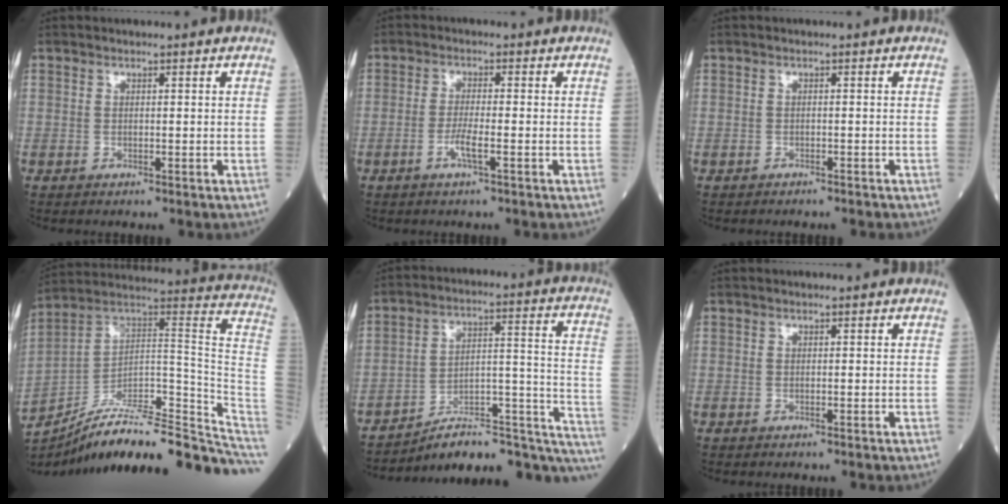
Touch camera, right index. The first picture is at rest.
{"total": 3.1, "force": [-1.3, 0.0, 2.9], "torque": [-0.057, -0.002, -0.029]}
{"total": 2.2, "force": [-2.0, 0.6, 0.7], "torque": [-0.015, -0.003, -0.022]}
{"total": 27.8, "force": [-23.5, 3.7, 14.3], "torque": [-0.122, 0.034, -0.343]}
{"total": 18.4, "force": [-14.5, 5.3, 10.0], "torque": [-0.074, 0.075, -0.199]}
{"total": 0.0}